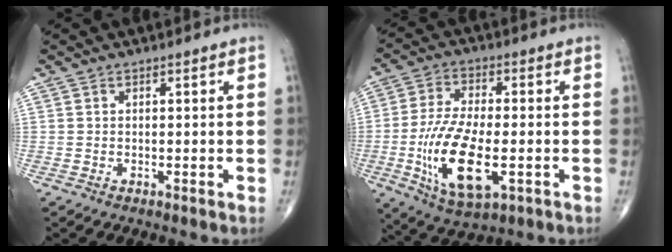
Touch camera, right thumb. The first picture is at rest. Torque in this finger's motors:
{"motor_torque": [0.70, 2.88, 1.02, 0.22, 0.54]}